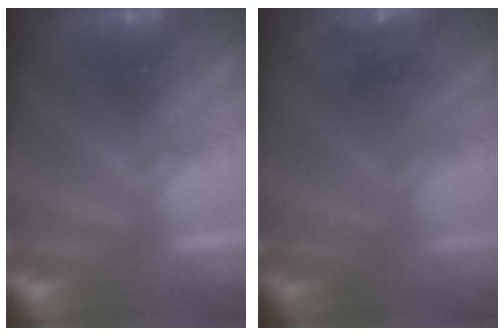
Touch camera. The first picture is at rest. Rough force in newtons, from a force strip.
{"total": 3.9}